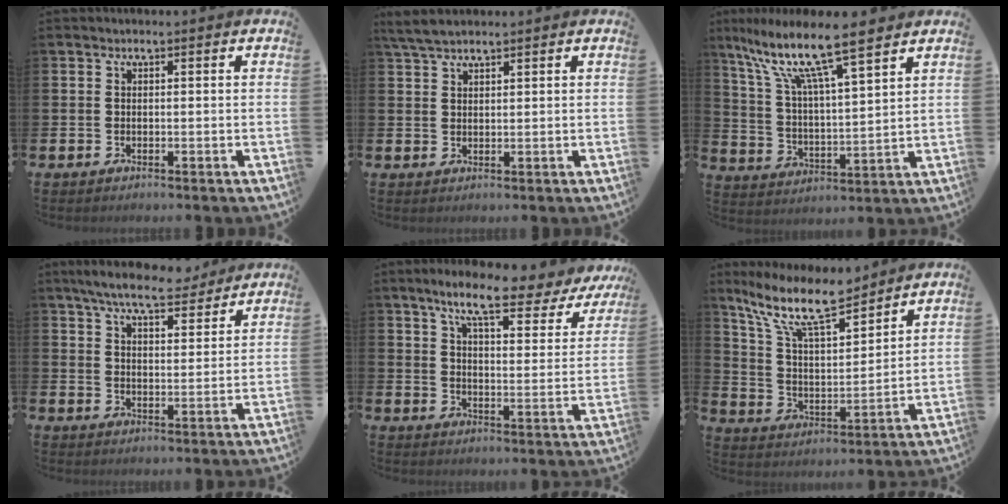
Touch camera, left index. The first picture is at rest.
{"total": 3.7, "force": [3.2, 0.9, 1.5], "torque": [-0.032, -0.006, 0.059]}
{"total": 11.6, "force": [9.4, 1.6, 6.5], "torque": [-0.157, -0.048, 0.159]}
{"total": 7.7, "force": [7.1, 1.4, 2.6], "torque": [-0.061, -0.034, 0.126]}
{"total": 9.0, "force": [7.3, 1.7, 5.0], "torque": [-0.104, -0.042, 0.117]}
{"total": 12.3, "force": [10.1, 3.0, 6.4], "torque": [-0.151, -0.047, 0.180]}